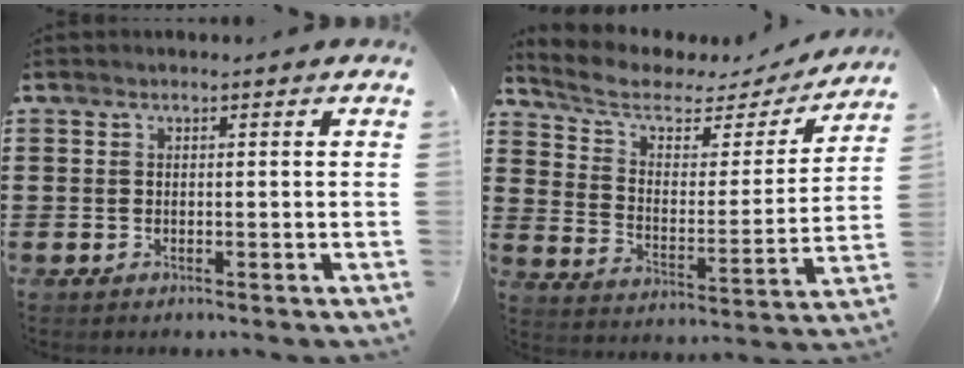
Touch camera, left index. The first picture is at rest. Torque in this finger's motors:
{"motor_torque": [1.08, -1.06, 0.23, 0.02]}